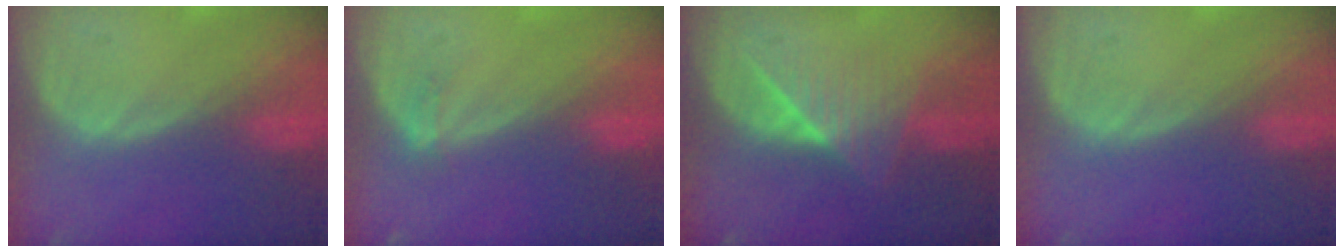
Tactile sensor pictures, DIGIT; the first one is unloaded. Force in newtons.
{"total": 1.5, "press": 1.1, "slide": 1.0}
{"total": 6.5, "press": 6.0, "slide": 2.7}
{"total": 0.0}